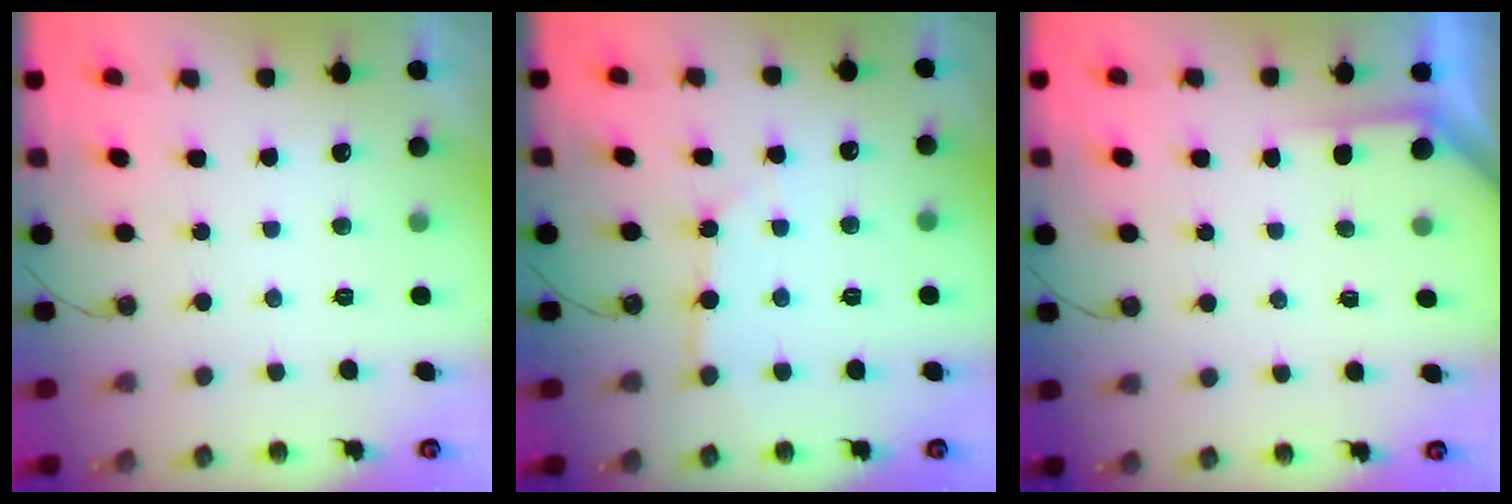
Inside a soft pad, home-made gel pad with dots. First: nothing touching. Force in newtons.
{"total": 3.4, "press": 3.4, "slide": 0.2}
{"total": 2.7, "press": 2.7, "slide": 0.3}